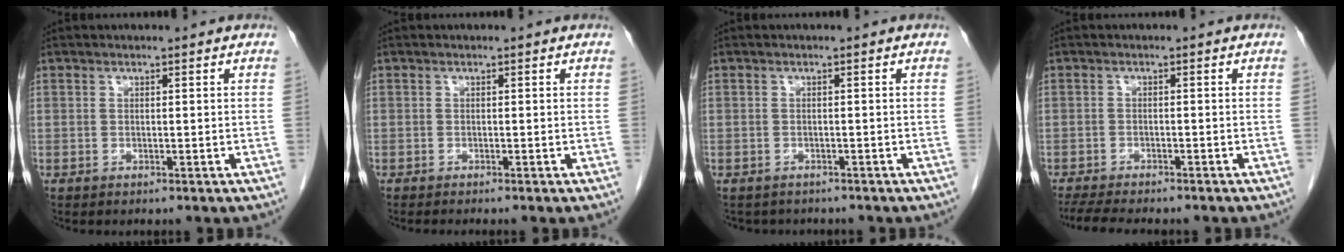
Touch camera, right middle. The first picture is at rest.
{"total": 1.6, "force": [-1.4, -0.3, 0.8], "torque": [-0.008, 0.003, -0.018]}
{"total": 3.0, "force": [-2.7, 1.3, 0.2], "torque": [-0.007, -0.001, -0.035]}
{"total": 8.6, "force": [-7.4, 1.5, 4.1], "torque": [-0.065, -0.011, -0.108]}